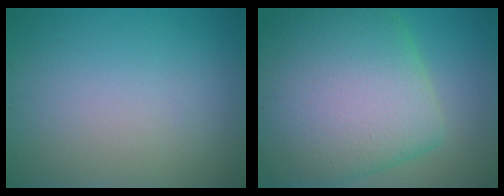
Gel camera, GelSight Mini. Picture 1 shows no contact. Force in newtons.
{"total": 13.3, "press": 13.2, "slide": 0.7}